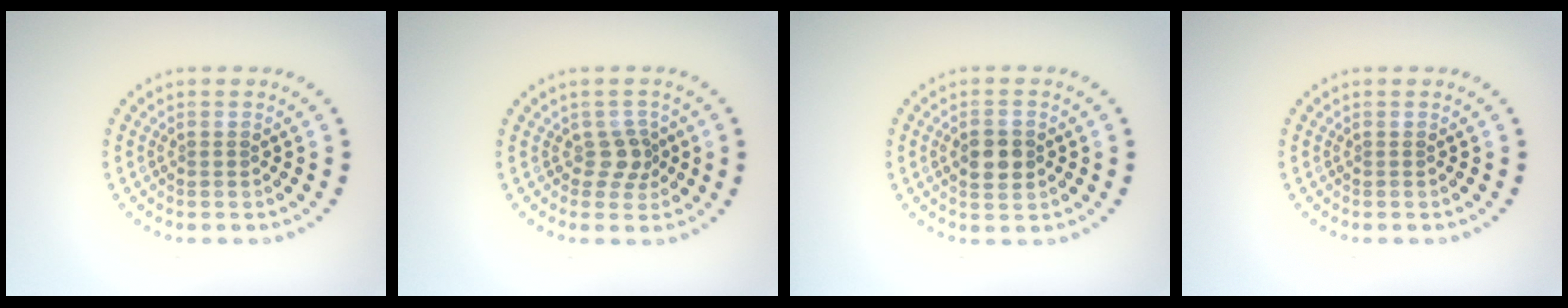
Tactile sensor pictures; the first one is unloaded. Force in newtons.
{"total": 2.0, "press": 1.6, "slide": 1.2}
{"total": 3.0, "press": 3.0, "slide": 0.1}
{"total": 0.0}